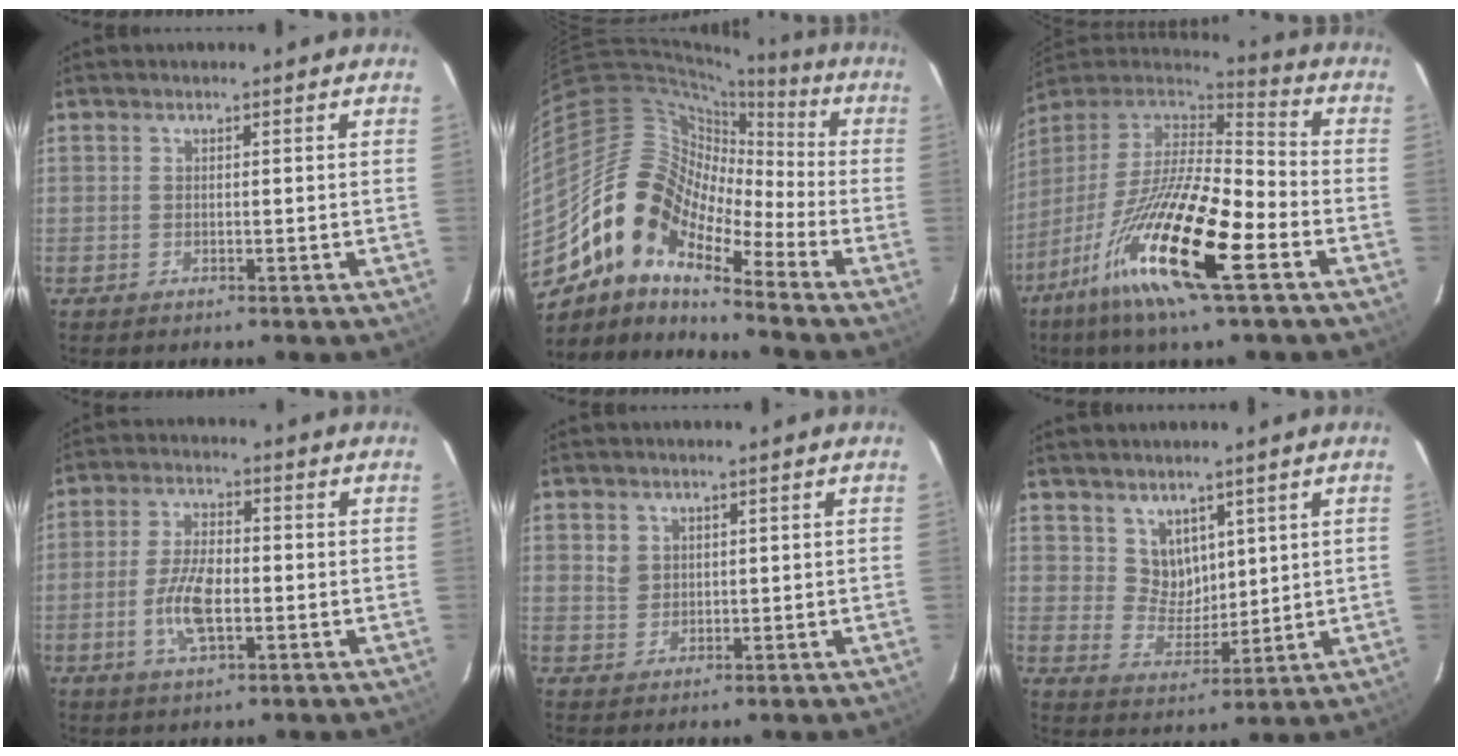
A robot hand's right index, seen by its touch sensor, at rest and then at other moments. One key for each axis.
{"total": 15.5, "fx": -9.8, "fy": 7.2, "fz": 9.6, "tx": -0.157, "ty": 0.004, "tz": -0.205}
{"total": 22.8, "fx": -11.3, "fy": 4.6, "fz": 19.2, "tx": -0.373, "ty": -0.043, "tz": -0.222}
{"total": 8.3, "fx": -2.0, "fy": 3.5, "fz": 7.3, "tx": -0.149, "ty": 0.000, "tz": -0.039}
{"total": 3.2, "fx": 1.3, "fy": 2.8, "fz": 0.9, "tx": -0.009, "ty": 0.008, "tz": 0.027}
{"total": 6.0, "fx": 3.7, "fy": 4.5, "fz": 1.6, "tx": -0.020, "ty": 0.003, "tz": 0.078}